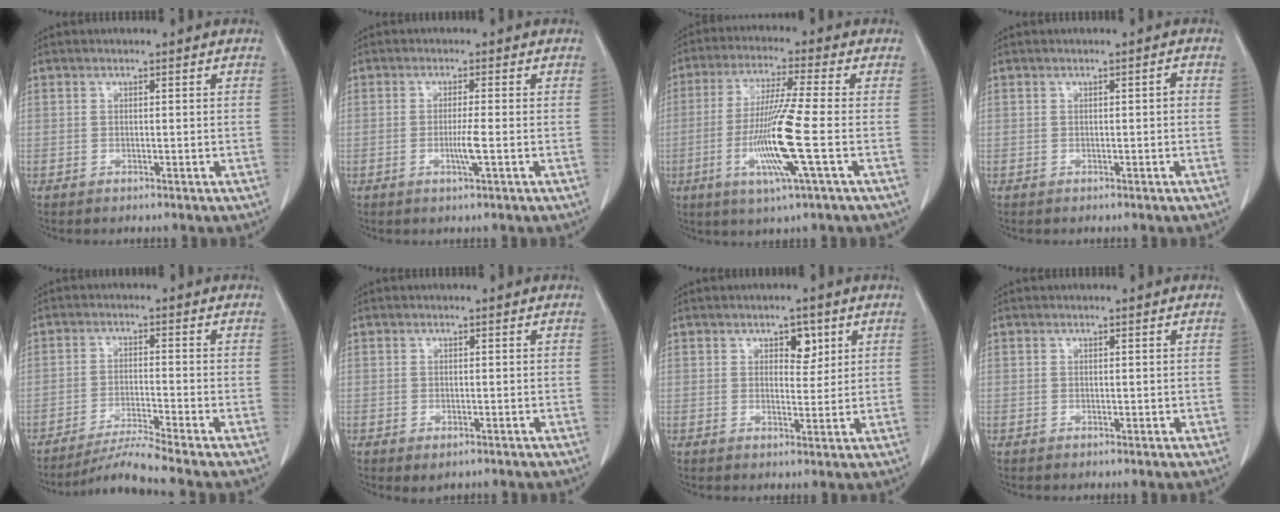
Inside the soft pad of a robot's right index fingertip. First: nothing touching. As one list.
[{"total": 4.6, "force": [-1.4, -0.7, 4.3], "torque": [-0.082, -0.009, -0.028]}, {"total": 11.9, "force": [-3.0, -1.0, 11.4], "torque": [-0.229, -0.019, -0.063]}, {"total": 0.8, "force": [-0.1, 0.2, 0.8], "torque": [-0.008, 0.002, -0.001]}, {"total": 5.6, "force": [-4.8, -2.5, 1.5], "torque": [-0.031, -0.024, -0.090]}, {"total": 1.4, "force": [-0.7, 0.7, 1.0], "torque": [-0.013, -0.003, -0.002]}, {"total": 3.4, "force": [1.7, 1.9, 2.4], "torque": [-0.028, 0.002, 0.024]}, {"total": 0.5, "force": [0.0, 0.3, 0.4], "torque": [-0.005, 0.000, 0.003]}]